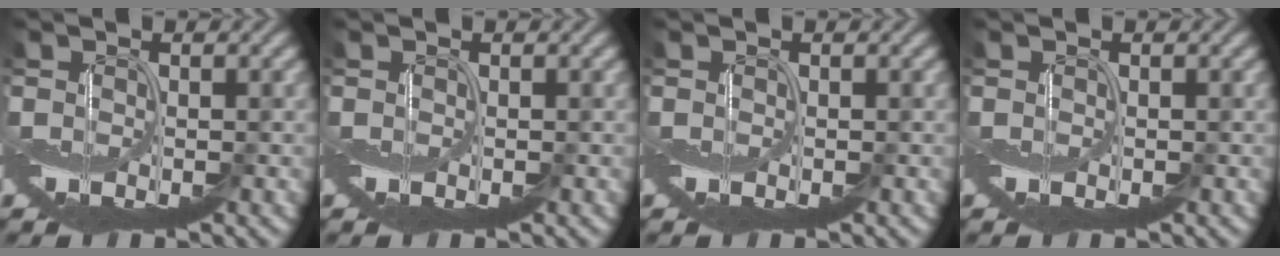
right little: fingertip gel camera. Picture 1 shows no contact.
{"total": 0.0}
{"total": 0.0}
{"total": 0.0}